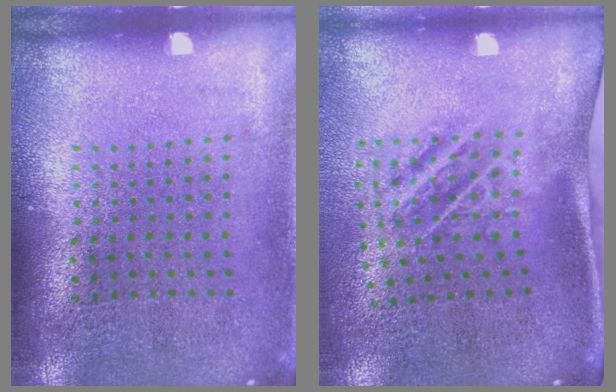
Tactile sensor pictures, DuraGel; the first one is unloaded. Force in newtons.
{"total": 1.9, "press": 1.1, "slide": 1.6}